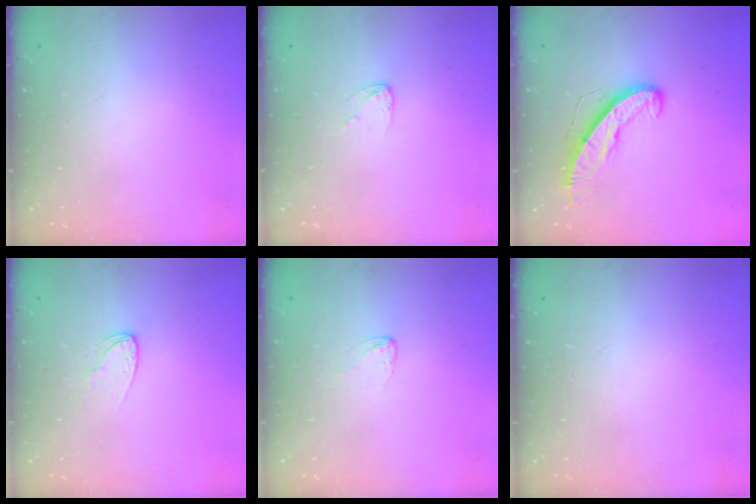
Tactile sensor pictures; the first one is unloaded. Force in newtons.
{"total": 2.9, "press": 2.9, "slide": 0.3}
{"total": 9.7, "press": 9.6, "slide": 0.6}
{"total": 6.3, "press": 6.2, "slide": 0.4}
{"total": 3.0, "press": 3.0, "slide": 0.1}
{"total": 0.0}